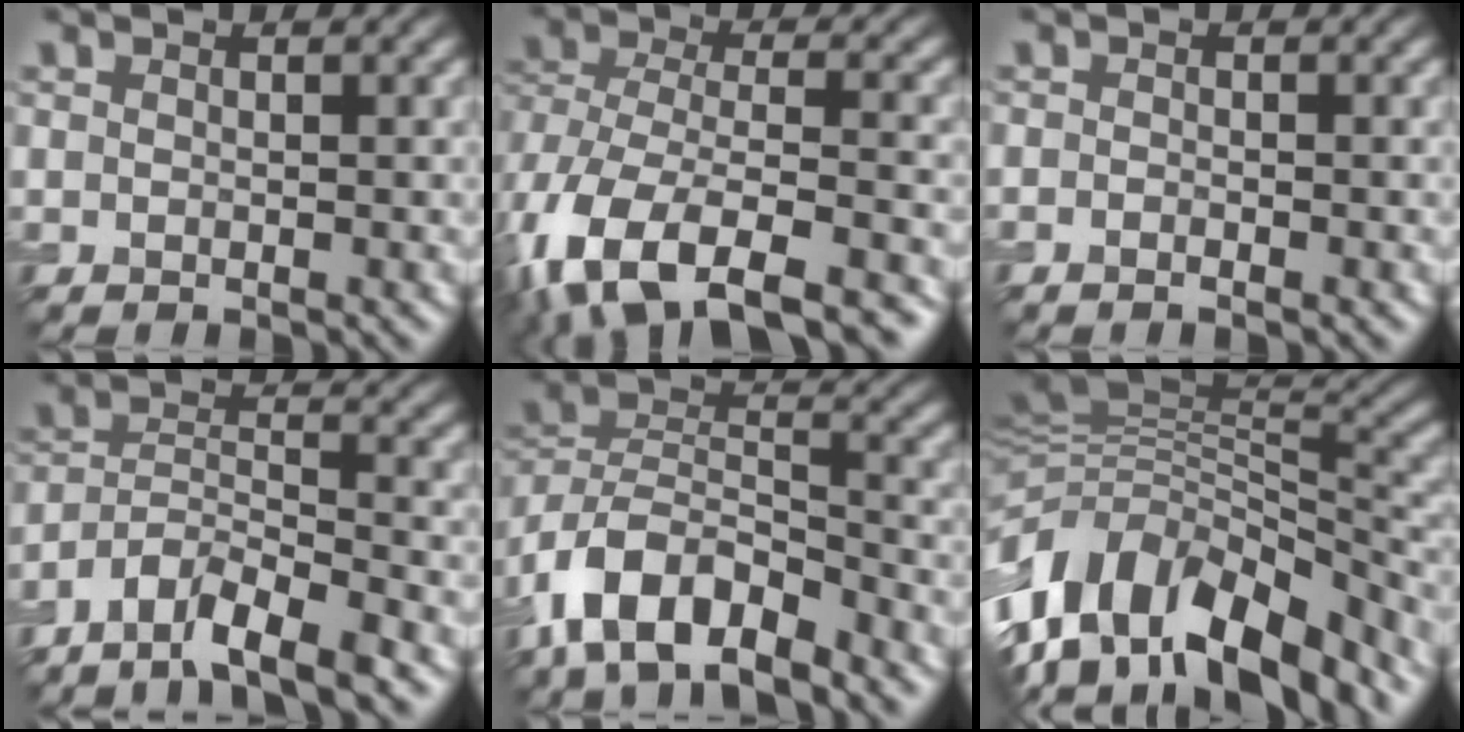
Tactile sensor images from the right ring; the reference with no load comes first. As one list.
[{"total": 14.1, "force": [-8.0, 8.1, 8.2], "torque": [-0.193, -0.026, -0.090]}, {"total": 0.6, "force": [-0.4, 0.0, 0.4], "torque": [-0.016, 0.002, -0.007]}, {"total": 7.2, "force": [-5.9, 1.8, 3.9], "torque": [-0.065, 0.006, -0.107]}, {"total": 9.3, "force": [-6.1, 4.4, 5.5], "torque": [-0.096, 0.003, -0.118]}, {"total": 13.0, "force": [-6.0, 7.6, 8.7], "torque": [-0.182, 0.022, -0.106]}]